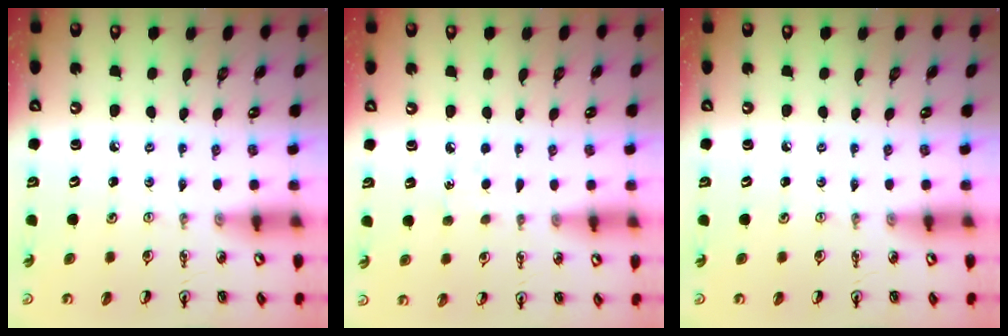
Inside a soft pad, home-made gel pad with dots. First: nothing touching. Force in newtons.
{"total": 3.3, "press": 3.3, "slide": 0.4}
{"total": 0.0}